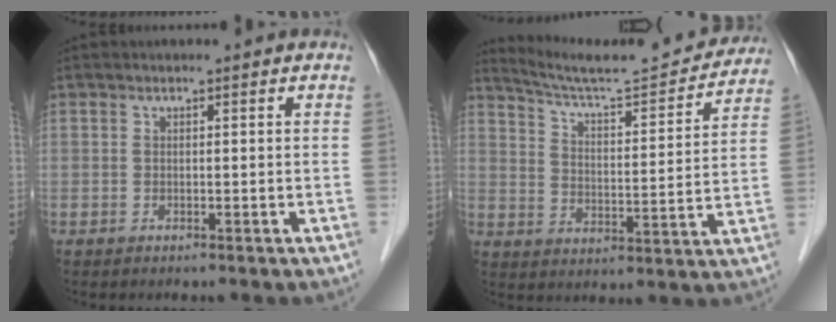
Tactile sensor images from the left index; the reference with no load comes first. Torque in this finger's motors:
{"motor_torque": [0.47, -0.74, -0.02, -0.01]}